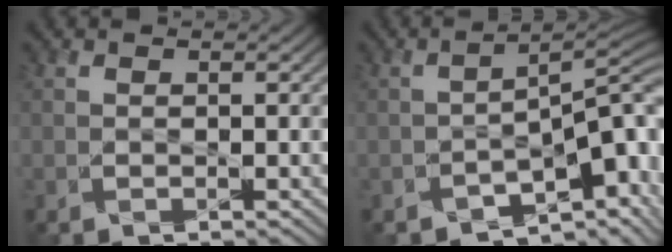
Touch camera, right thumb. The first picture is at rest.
{"total": 8.5, "force": [-3.7, 3.5, 6.9], "torque": [-0.097, -0.014, -0.058]}